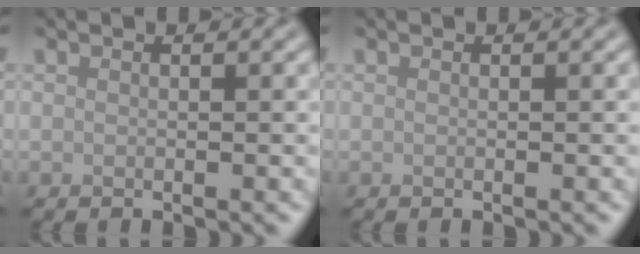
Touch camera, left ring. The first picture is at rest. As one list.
[{"total": 0.0}]